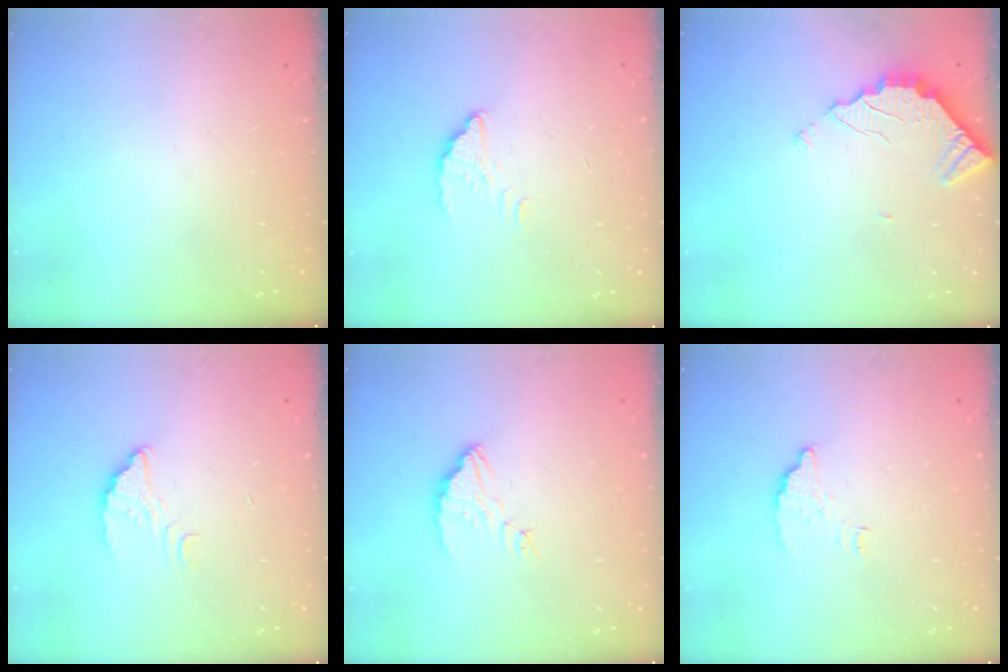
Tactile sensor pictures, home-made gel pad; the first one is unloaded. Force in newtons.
{"total": 2.2, "press": 2.2, "slide": 0.2}
{"total": 3.3, "press": 3.3, "slide": 0.2}
{"total": 2.4, "press": 2.4, "slide": 0.1}
{"total": 3.3, "press": 3.3, "slide": 0.1}
{"total": 3.6, "press": 3.6, "slide": 0.1}